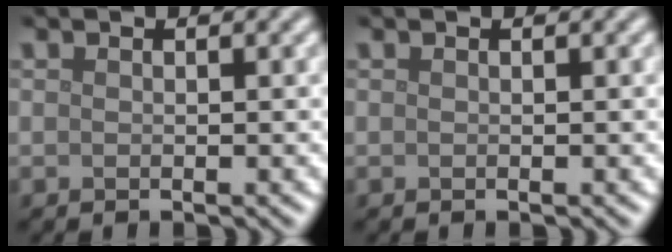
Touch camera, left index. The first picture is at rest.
{"total": 0.0}